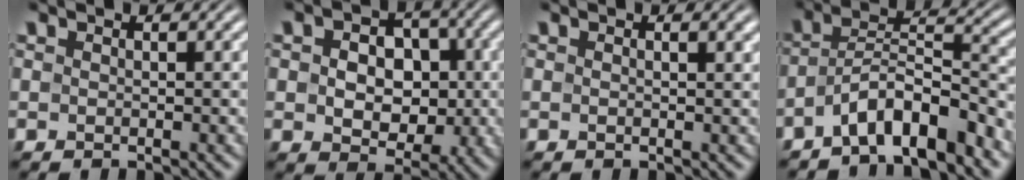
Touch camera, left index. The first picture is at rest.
{"total": 6.6, "force": [0.0, 5.0, 4.3], "torque": [-0.063, 0.002, -0.003]}
{"total": 1.4, "force": [0.4, 0.5, 1.3], "torque": [-0.016, 0.000, -0.002]}
{"total": 6.8, "force": [-4.7, 2.0, 4.5], "torque": [-0.075, 0.008, -0.087]}